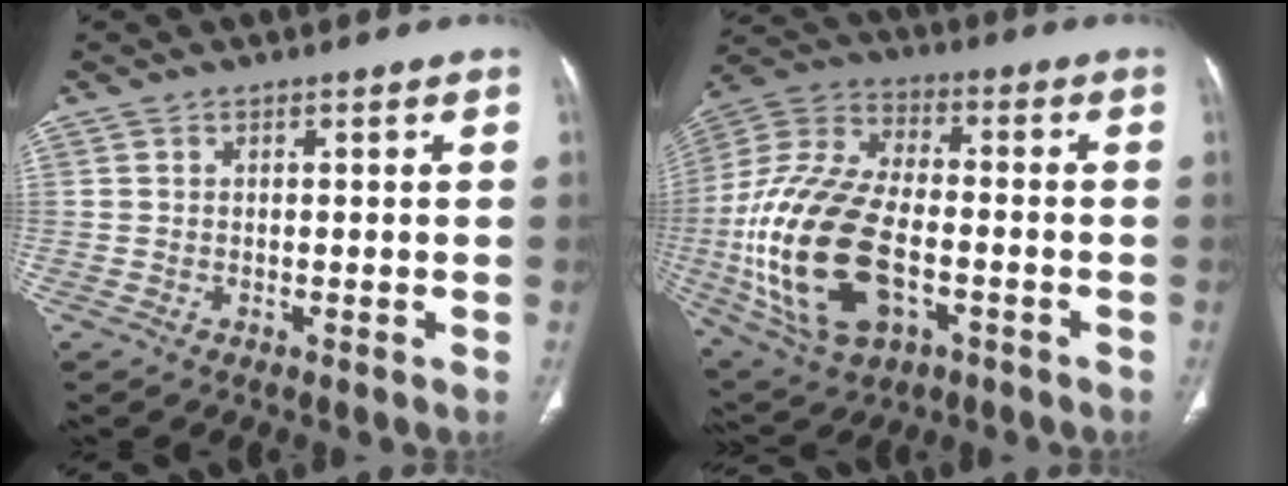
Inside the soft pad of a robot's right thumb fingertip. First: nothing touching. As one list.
[{"total": 24.4, "force": [-5.4, 13.8, 19.4], "torque": [-0.406, 0.014, -0.084]}]